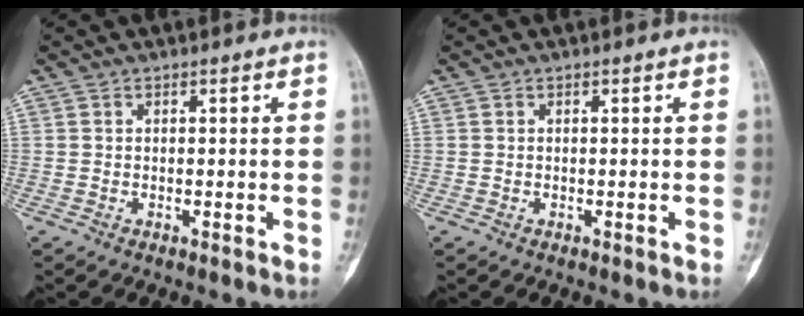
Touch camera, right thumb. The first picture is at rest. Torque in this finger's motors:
{"motor_torque": [-0.02, -0.01, 0.08, -0.03, 0.00]}